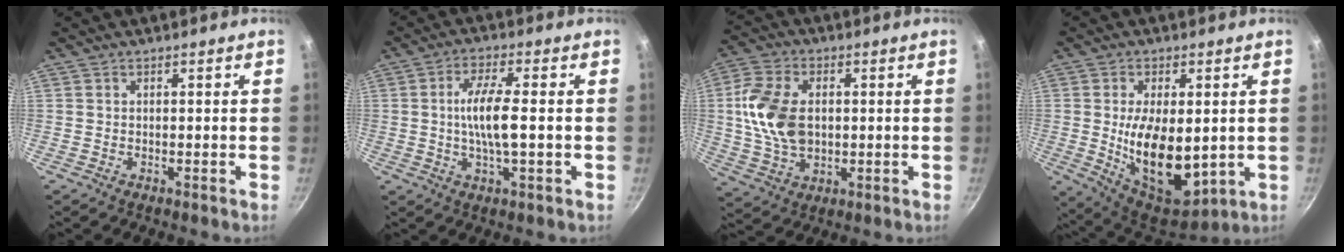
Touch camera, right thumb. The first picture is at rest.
{"total": 8.4, "force": [-0.2, 2.0, 8.1], "torque": [-0.158, 0.011, -0.006]}
{"total": 13.3, "force": [0.9, 8.9, 9.9], "torque": [-0.181, 0.003, 0.016]}
{"total": 16.0, "force": [-0.3, 8.5, 13.6], "torque": [-0.206, -0.023, 0.016]}